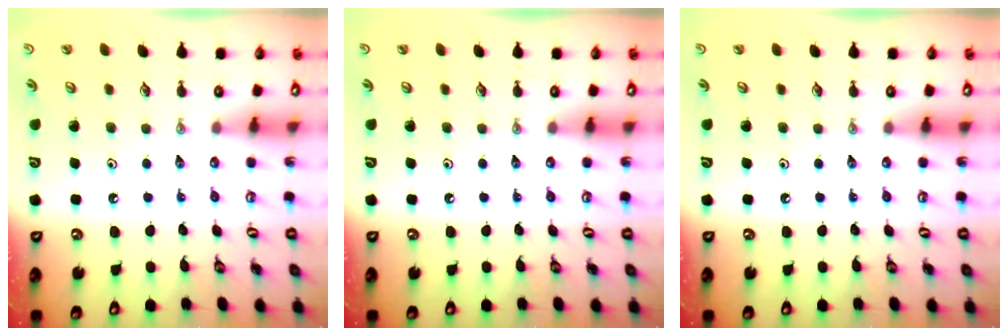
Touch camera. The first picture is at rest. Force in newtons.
{"total": 0.0}
{"total": 0.0}